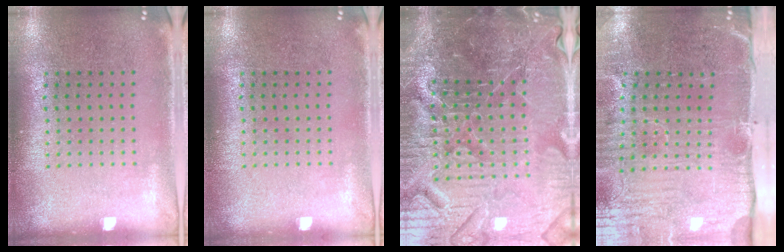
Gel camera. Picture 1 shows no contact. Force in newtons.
{"total": 0.0}
{"total": 6.7, "press": 6.0, "slide": 2.9}
{"total": 5.4, "press": 4.4, "slide": 3.1}